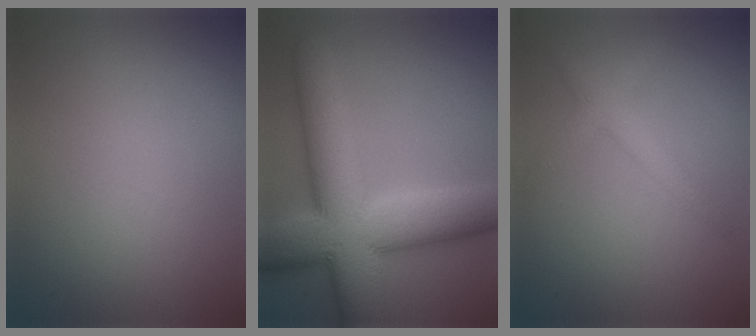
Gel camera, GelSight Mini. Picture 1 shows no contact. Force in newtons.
{"total": 12.9, "press": 12.9, "slide": 0.3}
{"total": 2.6, "press": 2.6, "slide": 0.1}